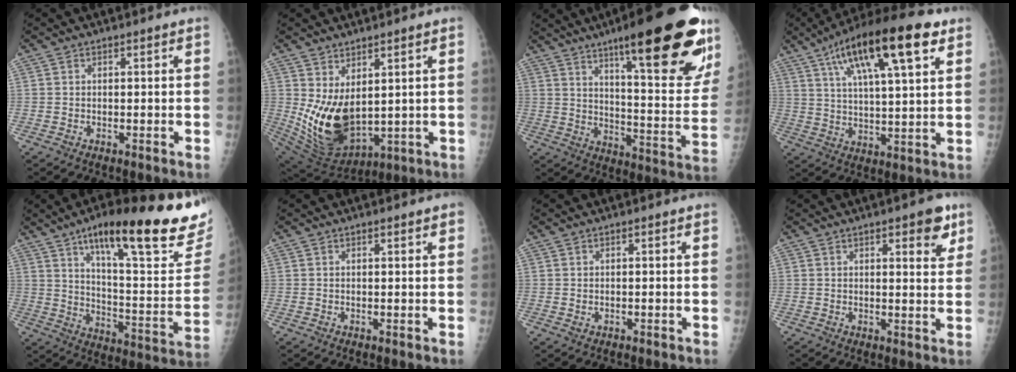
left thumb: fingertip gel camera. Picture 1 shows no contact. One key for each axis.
{"total": 13.0, "fx": 2.3, "fy": 7.4, "fz": 10.4, "tx": -0.174, "ty": -0.038, "tz": 0.074}
{"total": 28.2, "fx": 16.9, "fy": 5.8, "fz": 21.8, "tx": -0.263, "ty": -0.064, "tz": 0.244}
{"total": 20.2, "fx": 10.1, "fy": 5.6, "fz": 16.6, "tx": -0.260, "ty": -0.009, "tz": 0.165}
{"total": 29.2, "fx": 18.4, "fy": 6.6, "fz": 21.7, "tx": -0.283, "ty": -0.062, "tz": 0.272}
{"total": 1.6, "fx": 1.1, "fy": 0.2, "fz": 1.2, "tx": -0.012, "ty": 0.001, "tz": 0.011}
{"total": 0.9, "fx": 0.1, "fy": 0.6, "fz": 0.7, "tx": -0.010, "ty": -0.002, "tz": 0.005}
{"total": 6.3, "fx": 3.4, "fy": 2.0, "fz": 4.8, "tx": -0.045, "ty": -0.015, "tz": 0.039}